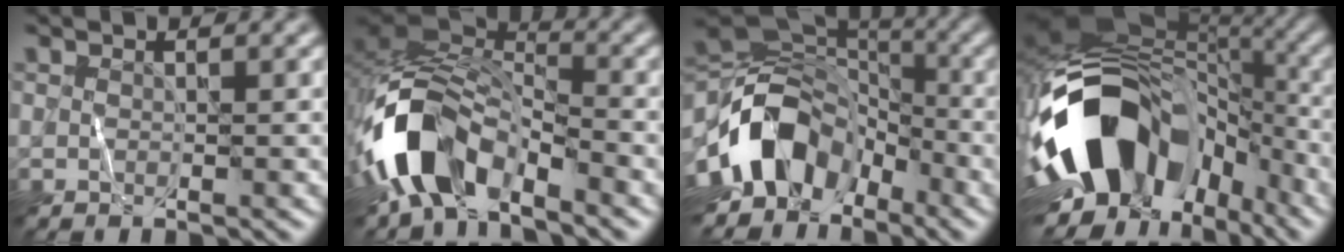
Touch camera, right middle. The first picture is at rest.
{"total": 9.3, "force": [-5.4, 5.0, 5.7], "torque": [-0.109, 0.002, -0.110]}
{"total": 11.6, "force": [-4.9, 8.0, 6.9], "torque": [-0.128, 0.014, -0.106]}
{"total": 16.0, "force": [-4.8, 10.8, 10.8], "torque": [-0.191, 0.007, -0.088]}